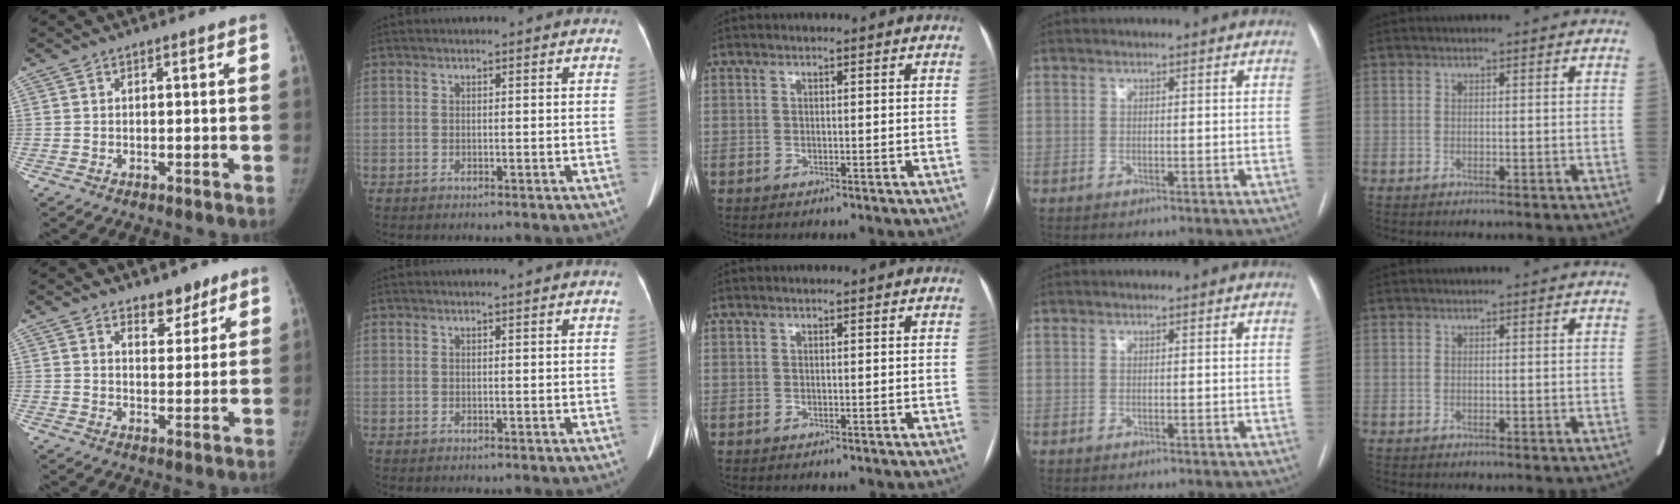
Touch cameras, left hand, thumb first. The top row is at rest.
{"thumb": {"total": 5.1, "force": [3.8, 2.7, 2.0], "torque": [0.003, -0.027, 0.059]}}